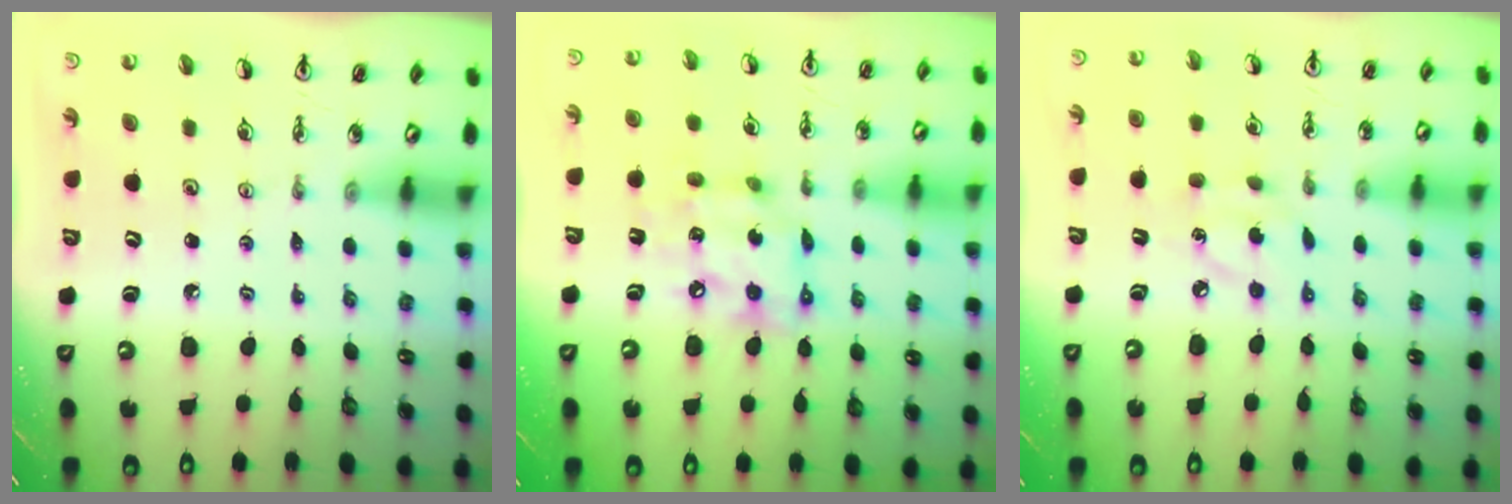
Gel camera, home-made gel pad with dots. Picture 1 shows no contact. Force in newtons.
{"total": 13.3, "press": 13.2, "slide": 1.4}
{"total": 5.3, "press": 5.3, "slide": 0.2}